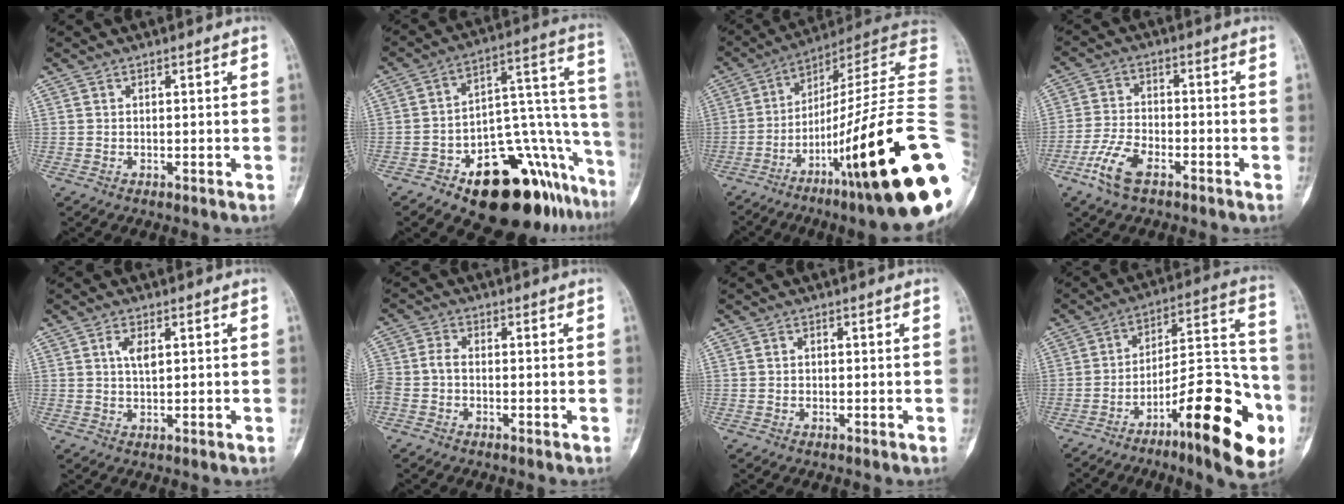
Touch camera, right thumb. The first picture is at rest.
{"total": 24.4, "force": [-13.0, 10.8, 17.6], "torque": [-0.135, 0.117, -0.182]}
{"total": 32.0, "force": [-7.6, 4.4, 30.8], "torque": [-0.373, 0.033, -0.123]}
{"total": 7.6, "force": [-4.4, 3.3, 5.2], "torque": [-0.115, 0.015, -0.088]}
{"total": 2.9, "force": [0.8, 1.2, 2.5], "torque": [-0.046, -0.003, 0.014]}
{"total": 4.2, "force": [-1.4, 2.4, 3.1], "torque": [-0.083, 0.012, -0.035]}
{"total": 0.5, "force": [-0.2, 0.5, 0.1], "torque": [0.006, 0.004, -0.007]}
{"total": 22.6, "force": [-10.2, 6.2, 19.1], "torque": [-0.256, 0.073, -0.152]}